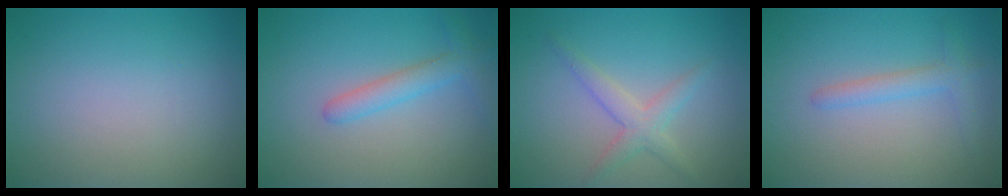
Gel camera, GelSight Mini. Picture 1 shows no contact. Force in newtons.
{"total": 2.4, "press": 2.4, "slide": 0.1}
{"total": 2.5, "press": 2.5, "slide": 0.1}
{"total": 2.0, "press": 1.9, "slide": 0.2}